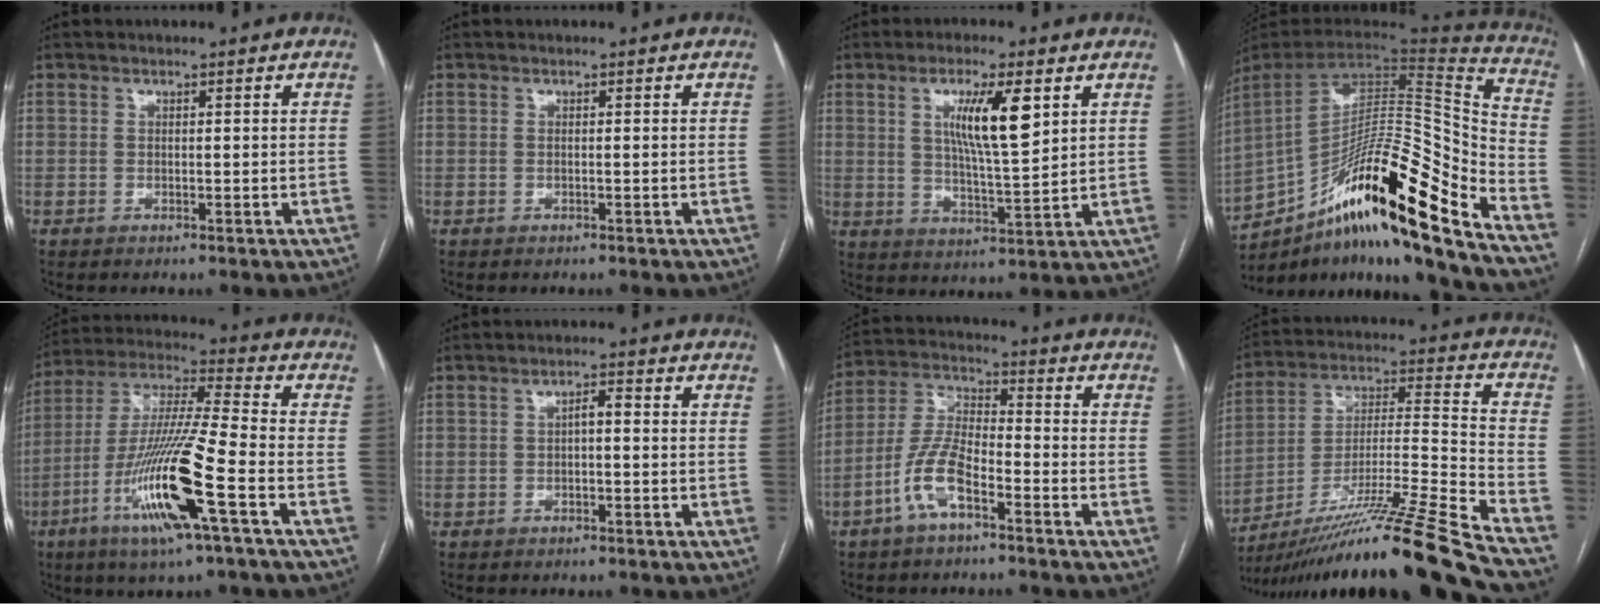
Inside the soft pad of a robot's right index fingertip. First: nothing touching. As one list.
[{"total": 0.0}, {"total": 9.2, "force": [3.4, 1.0, 8.5], "torque": [-0.151, -0.005, 0.061]}, {"total": 26.8, "force": [-16.9, 1.9, 20.8], "torque": [-0.310, 0.007, -0.291]}, {"total": 17.2, "force": [-7.1, 0.2, 15.7], "torque": [-0.324, -0.018, -0.134]}, {"total": 1.9, "force": [-0.2, 0.6, 1.8], "torque": [-0.029, 0.007, -0.004]}, {"total": 8.8, "force": [-4.7, 2.5, 7.0], "torque": [-0.159, 0.011, -0.094]}, {"total": 25.2, "force": [-19.7, -2.6, 15.6], "torque": [-0.228, -0.020, -0.341]}]